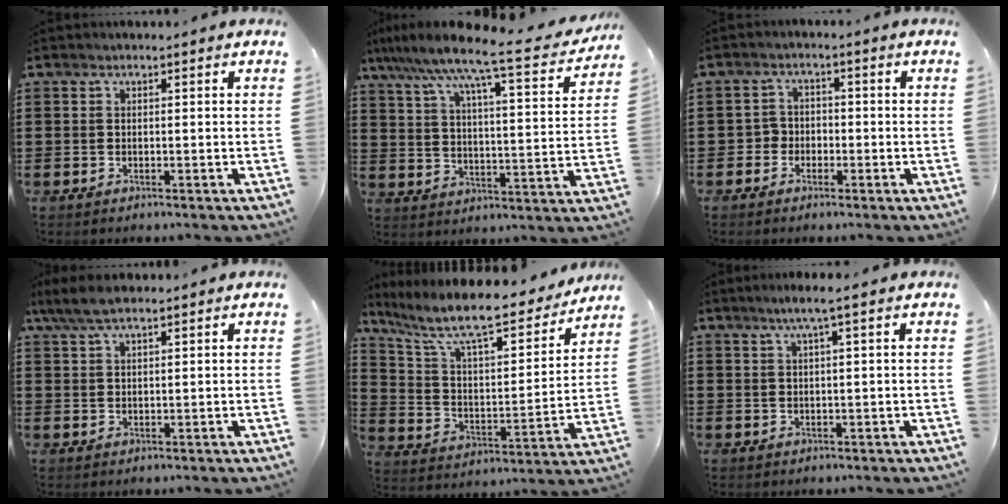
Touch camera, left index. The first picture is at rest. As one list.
[{"total": 8.7, "force": [7.3, -0.3, 4.7], "torque": [-0.114, -0.058, 0.113]}, {"total": 2.5, "force": [-1.3, 2.1, 0.4], "torque": [-0.017, 0.006, -0.032]}, {"total": 4.6, "force": [3.2, 1.1, 3.1], "torque": [-0.073, 0.001, 0.057]}, {"total": 11.5, "force": [9.5, 1.5, 6.3], "torque": [-0.154, -0.066, 0.160]}, {"total": 2.6, "force": [1.3, -0.3, 2.2], "torque": [-0.043, -0.001, 0.022]}]